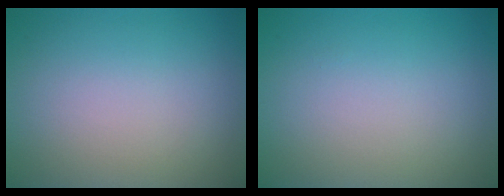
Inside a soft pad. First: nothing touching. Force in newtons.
{"total": 0.0}